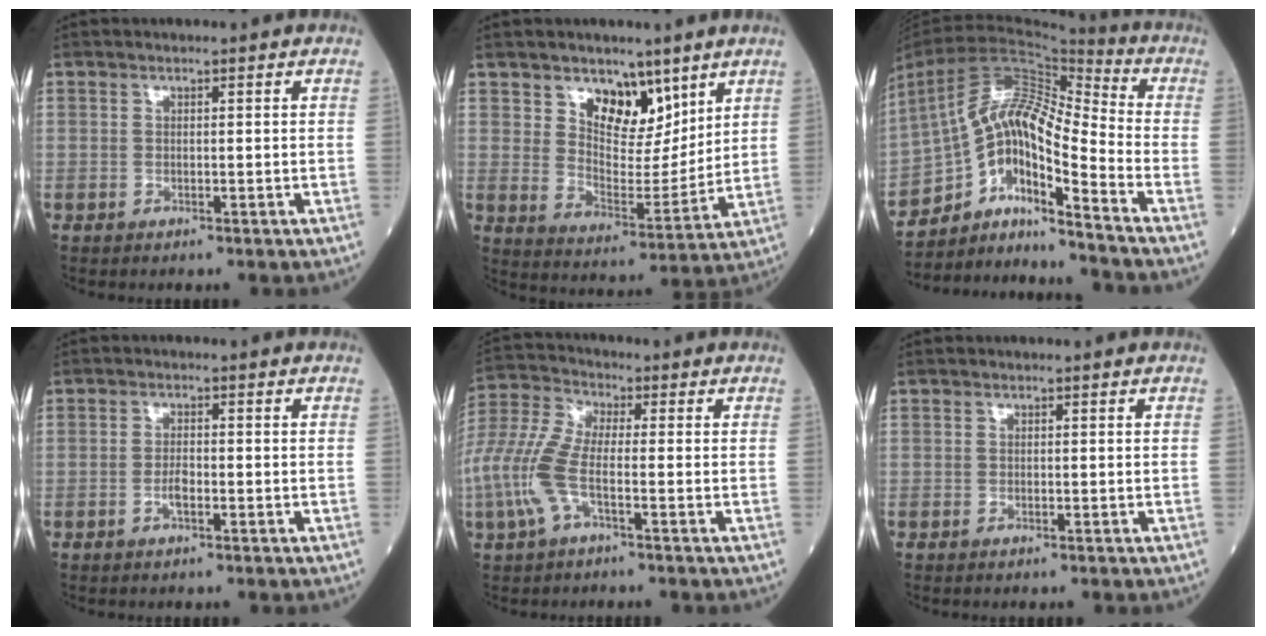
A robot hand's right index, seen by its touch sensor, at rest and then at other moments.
{"total": 9.4, "force": [5.9, 4.9, 5.3], "torque": [-0.081, -0.011, 0.108]}
{"total": 14.6, "force": [-9.2, 1.9, 11.2], "torque": [-0.206, 0.026, -0.162]}
{"total": 1.8, "force": [-0.8, 0.5, 1.6], "torque": [-0.031, 0.002, -0.014]}
{"total": 9.1, "force": [-2.7, 2.3, 8.4], "torque": [-0.216, 0.008, -0.060]}
{"total": 0.0}